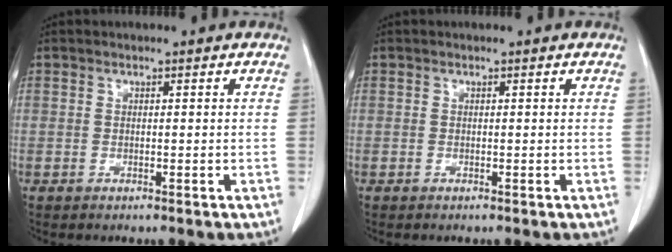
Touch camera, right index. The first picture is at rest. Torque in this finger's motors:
{"motor_torque": [0.04, -0.02, 0.01, 0.01]}